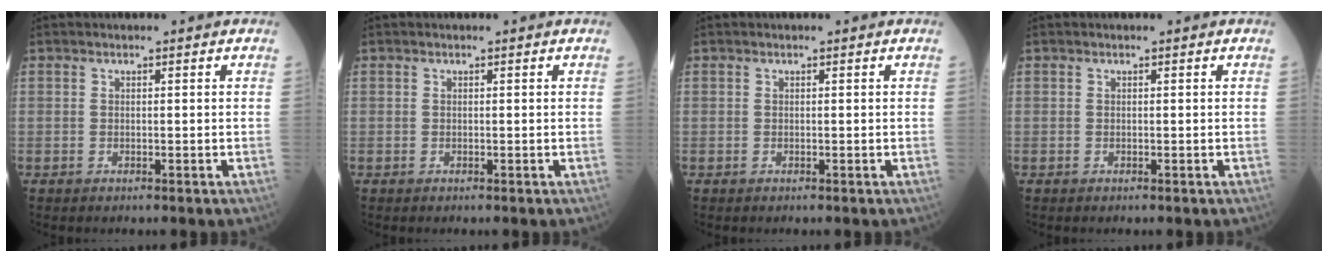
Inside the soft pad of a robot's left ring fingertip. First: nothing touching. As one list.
[{"total": 0.0}, {"total": 0.0}, {"total": 0.0}]